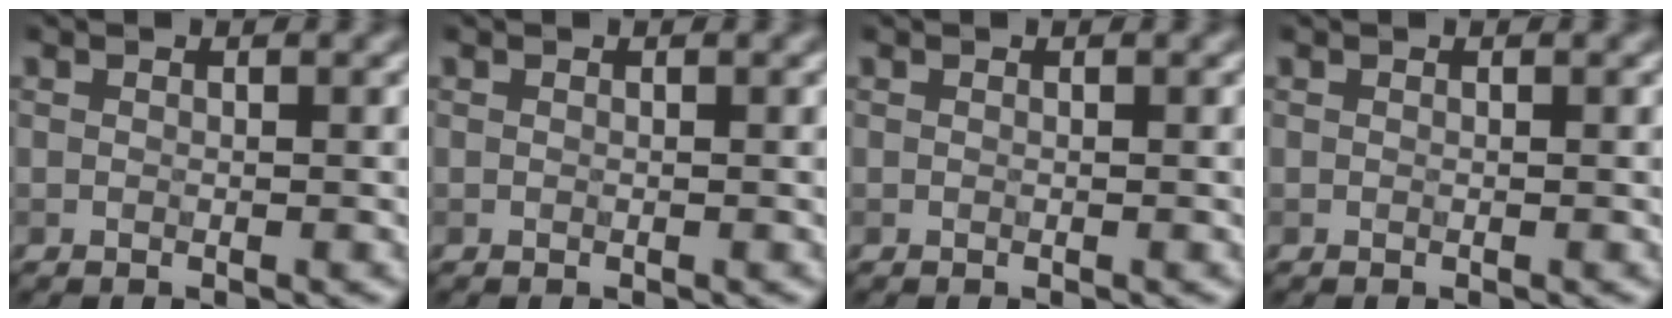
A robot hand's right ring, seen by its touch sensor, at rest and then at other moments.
{"total": 0.0}
{"total": 0.0}
{"total": 0.0}